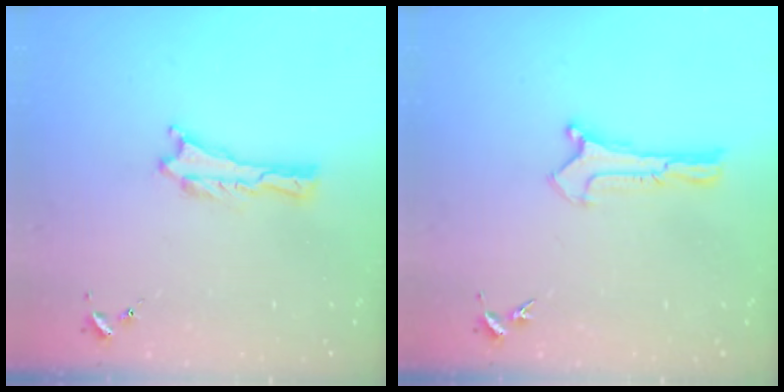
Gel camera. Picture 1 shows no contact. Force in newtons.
{"total": 0.0}